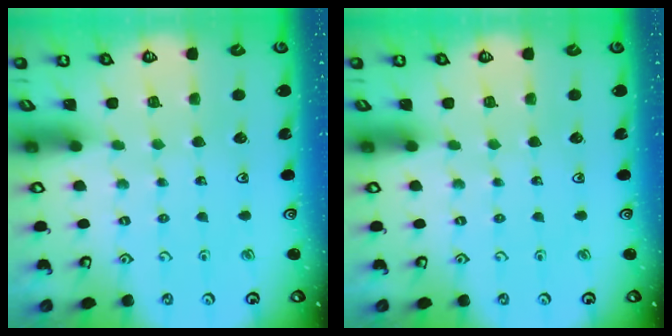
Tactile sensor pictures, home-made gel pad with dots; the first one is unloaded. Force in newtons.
{"total": 0.0}